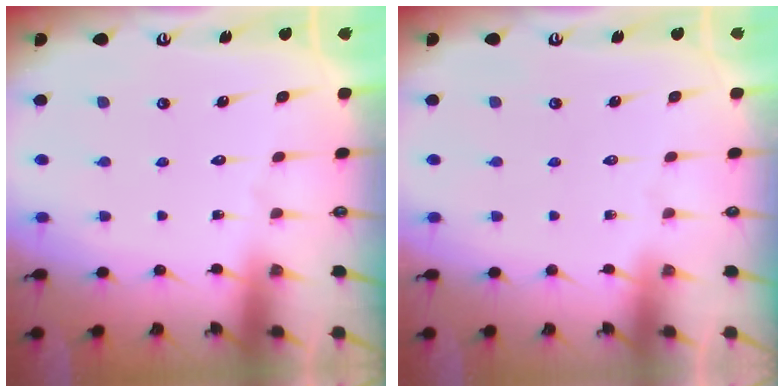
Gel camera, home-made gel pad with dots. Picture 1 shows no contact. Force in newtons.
{"total": 0.0}